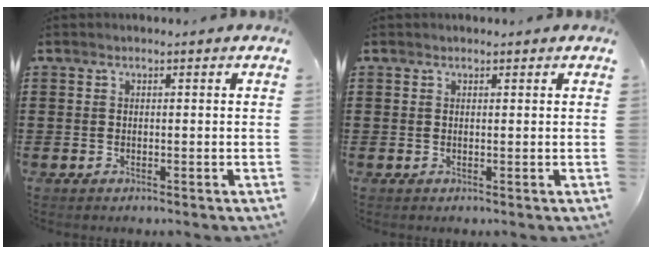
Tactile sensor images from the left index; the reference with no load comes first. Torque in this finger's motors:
{"motor_torque": [0.08, 0.05, -0.03, 0.00]}